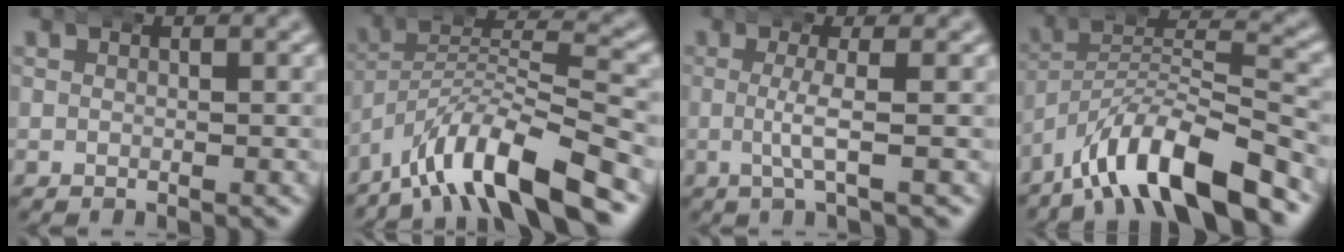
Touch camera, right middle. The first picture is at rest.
{"total": 8.9, "force": [-5.6, 3.5, 5.9], "torque": [-0.098, -0.018, -0.089]}
{"total": 2.5, "force": [0.0, -0.3, 2.4], "torque": [-0.046, 0.001, -0.002]}
{"total": 9.0, "force": [-5.3, 4.0, 6.1], "torque": [-0.104, -0.018, -0.082]}